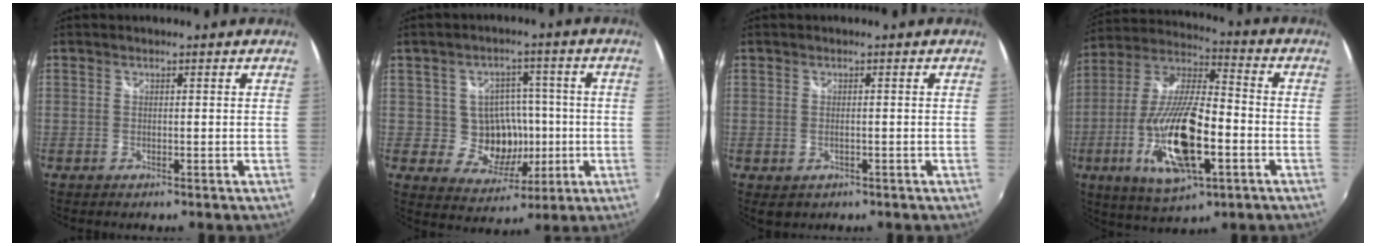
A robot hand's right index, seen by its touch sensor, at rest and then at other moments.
{"total": 9.2, "force": [-1.2, 8.3, 3.8], "torque": [-0.078, 0.012, -0.002]}
{"total": 2.2, "force": [-0.8, 1.7, 1.2], "torque": [-0.025, -0.006, -0.009]}
{"total": 20.8, "force": [-6.7, 7.1, 18.3], "torque": [-0.371, -0.030, -0.117]}